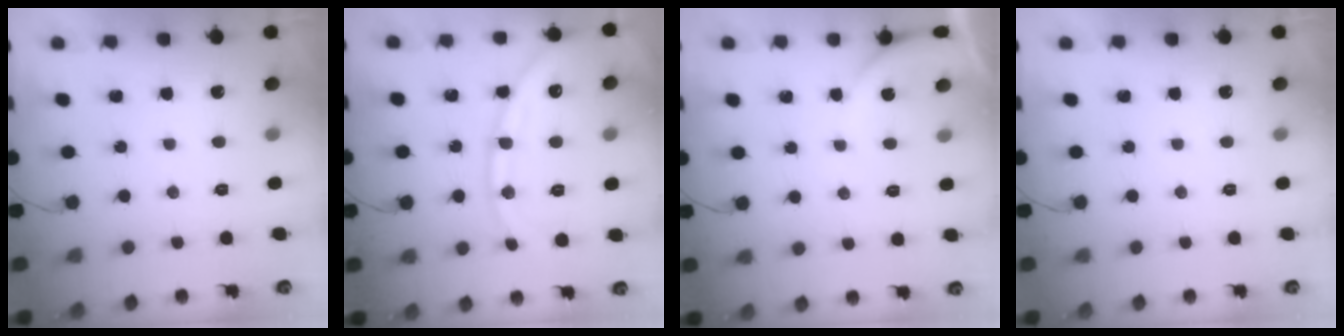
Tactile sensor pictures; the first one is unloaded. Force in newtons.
{"total": 11.9, "press": 11.8, "slide": 1.4}
{"total": 1.6, "press": 1.6, "slide": 0.4}
{"total": 0.0}